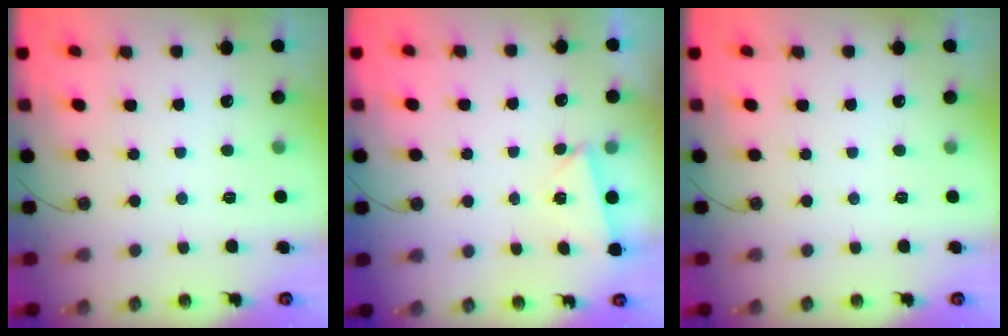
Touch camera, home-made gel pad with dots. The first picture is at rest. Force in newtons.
{"total": 2.2, "press": 2.2, "slide": 0.2}
{"total": 0.0}